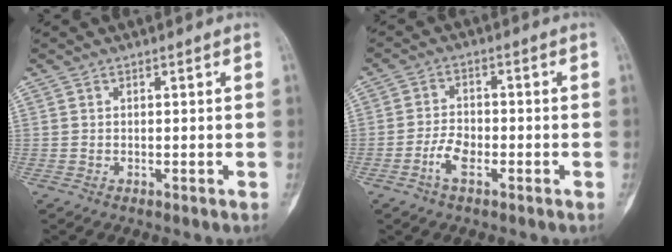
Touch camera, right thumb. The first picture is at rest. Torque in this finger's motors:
{"motor_torque": [-0.65, 0.23, 0.02, 0.38, -0.07]}